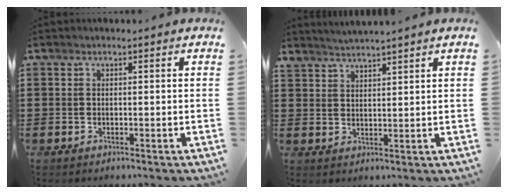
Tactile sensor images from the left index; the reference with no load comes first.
{"total": 2.4, "force": [2.3, -0.7, -0.3], "torque": [-0.001, -0.009, 0.044]}